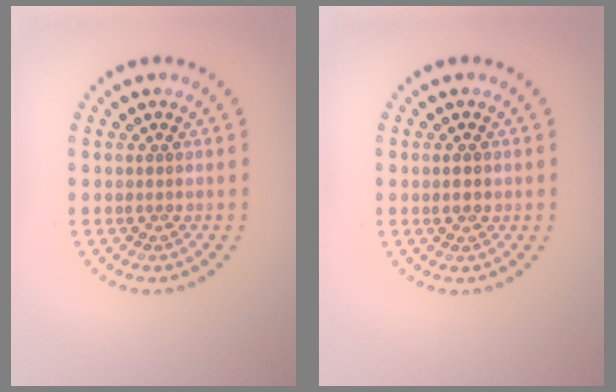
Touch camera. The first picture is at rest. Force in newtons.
{"total": 1.0, "press": 1.0, "slide": 0.1}